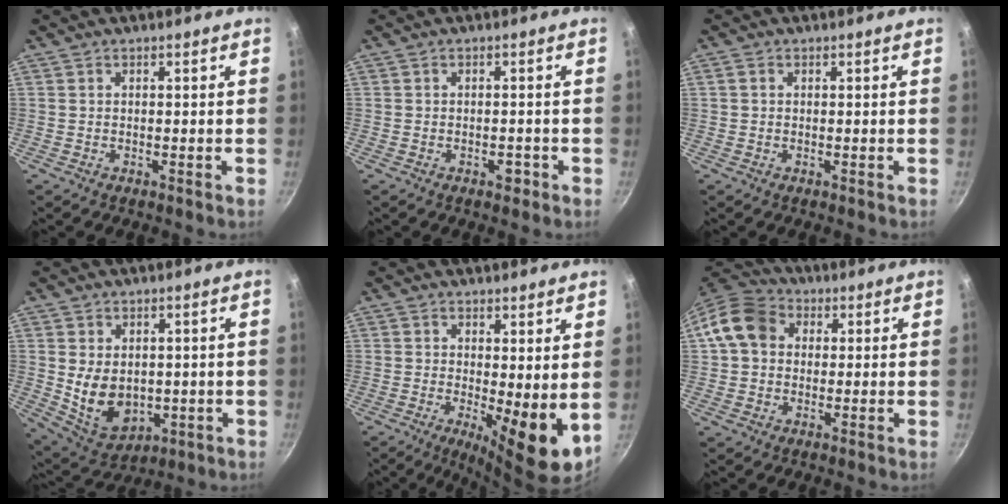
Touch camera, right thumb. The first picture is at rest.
{"total": 2.0, "force": [-1.0, 1.2, 1.3], "torque": [-0.012, 0.012, -0.010]}
{"total": 0.9, "force": [0.3, 0.7, 0.5], "torque": [-0.009, 0.002, 0.003]}
{"total": 10.3, "force": [0.3, 7.5, 7.0], "torque": [-0.100, -0.020, 0.033]}
{"total": 8.6, "force": [0.2, 2.7, 8.2], "torque": [-0.108, -0.023, 0.008]}
{"total": 9.8, "force": [1.7, 8.1, 5.3], "torque": [-0.072, 0.021, 0.011]}